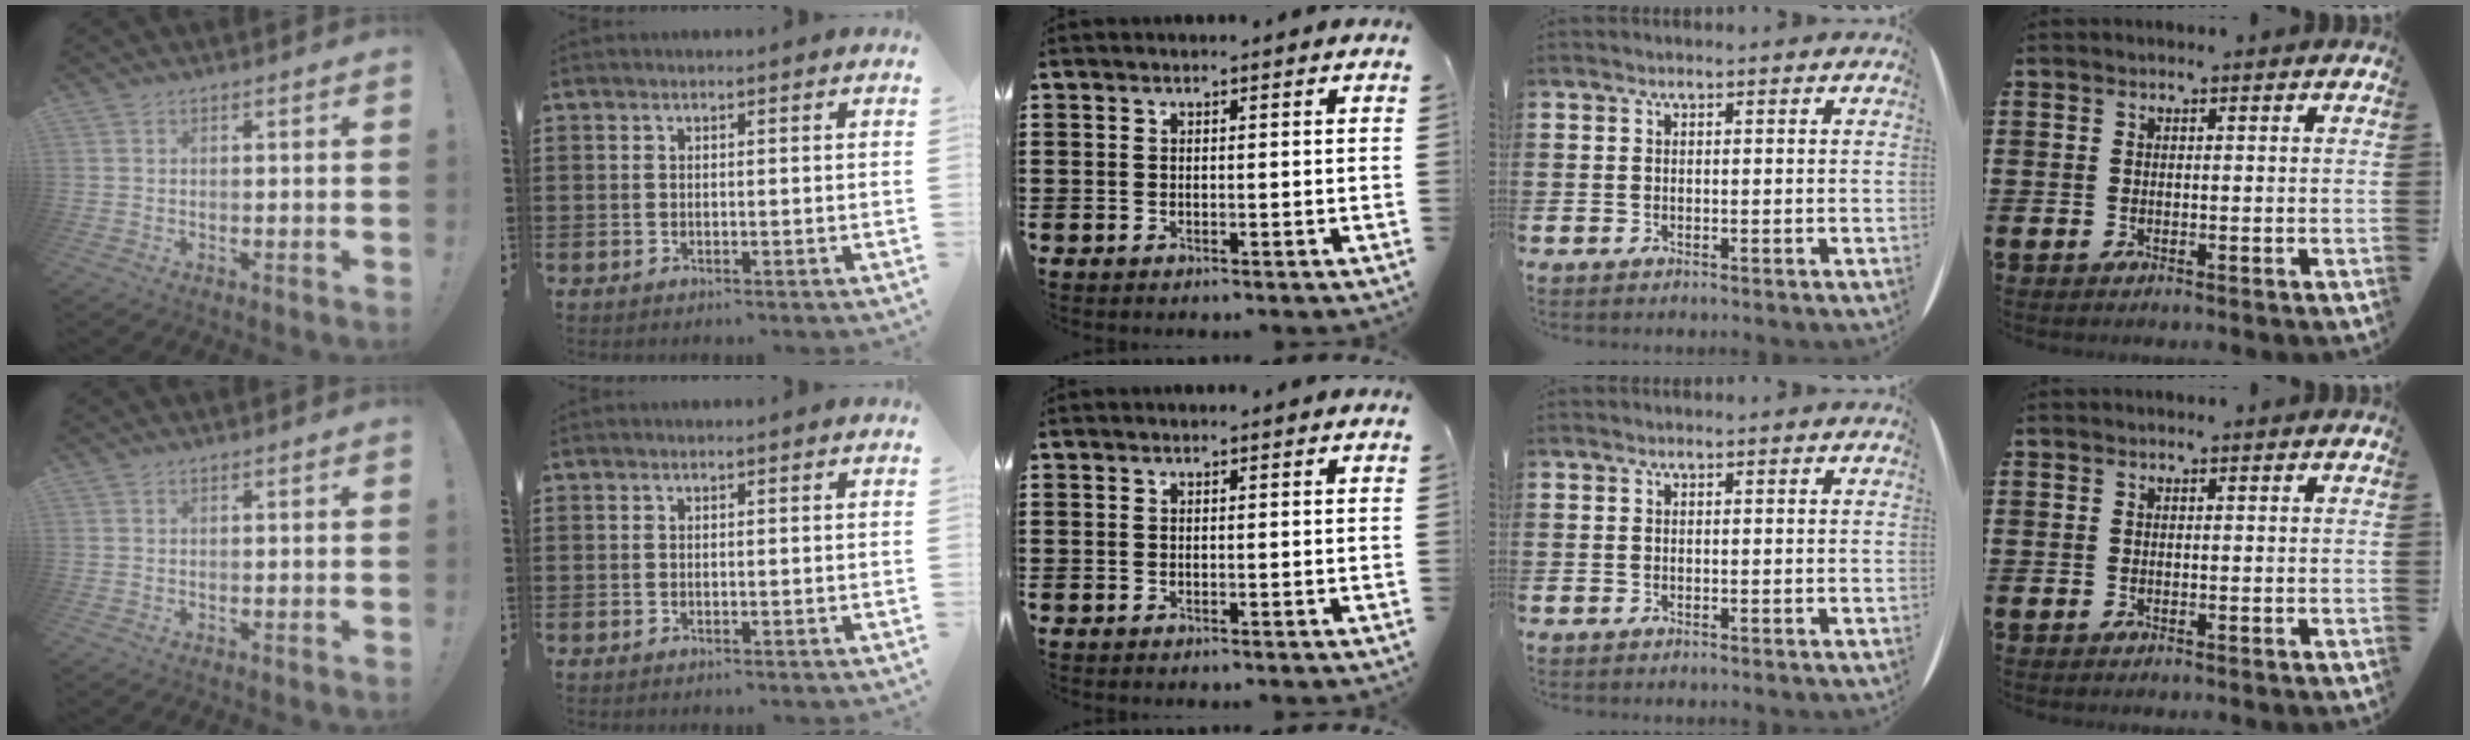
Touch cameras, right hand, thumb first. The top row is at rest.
{}